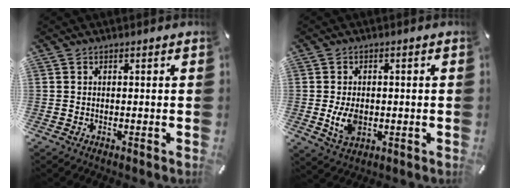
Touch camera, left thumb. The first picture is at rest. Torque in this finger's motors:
{"motor_torque": [0.84, 1.01, 0.49, 0.10, 0.17]}